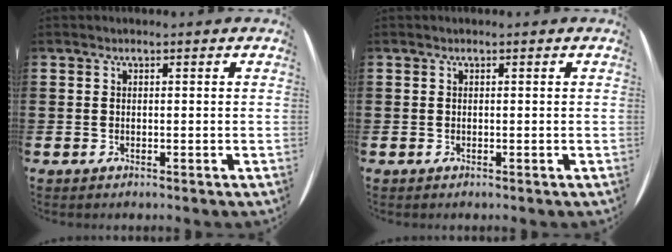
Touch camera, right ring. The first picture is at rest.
{"total": 0.0}